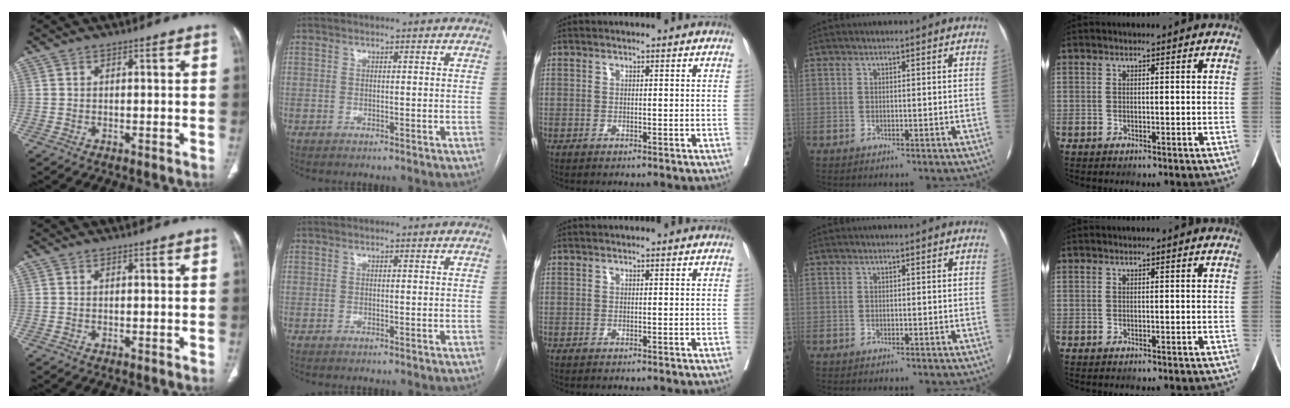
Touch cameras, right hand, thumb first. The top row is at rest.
{}